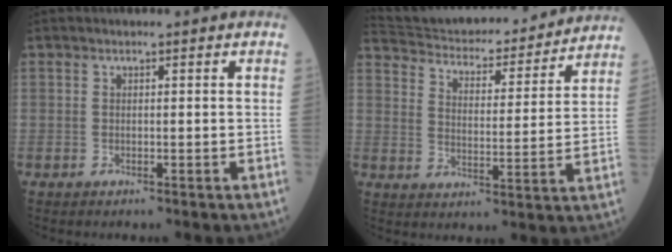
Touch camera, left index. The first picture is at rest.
{"total": 23.4, "force": [21.8, 4.8, 7.2], "torque": [-0.124, -0.007, 0.296]}